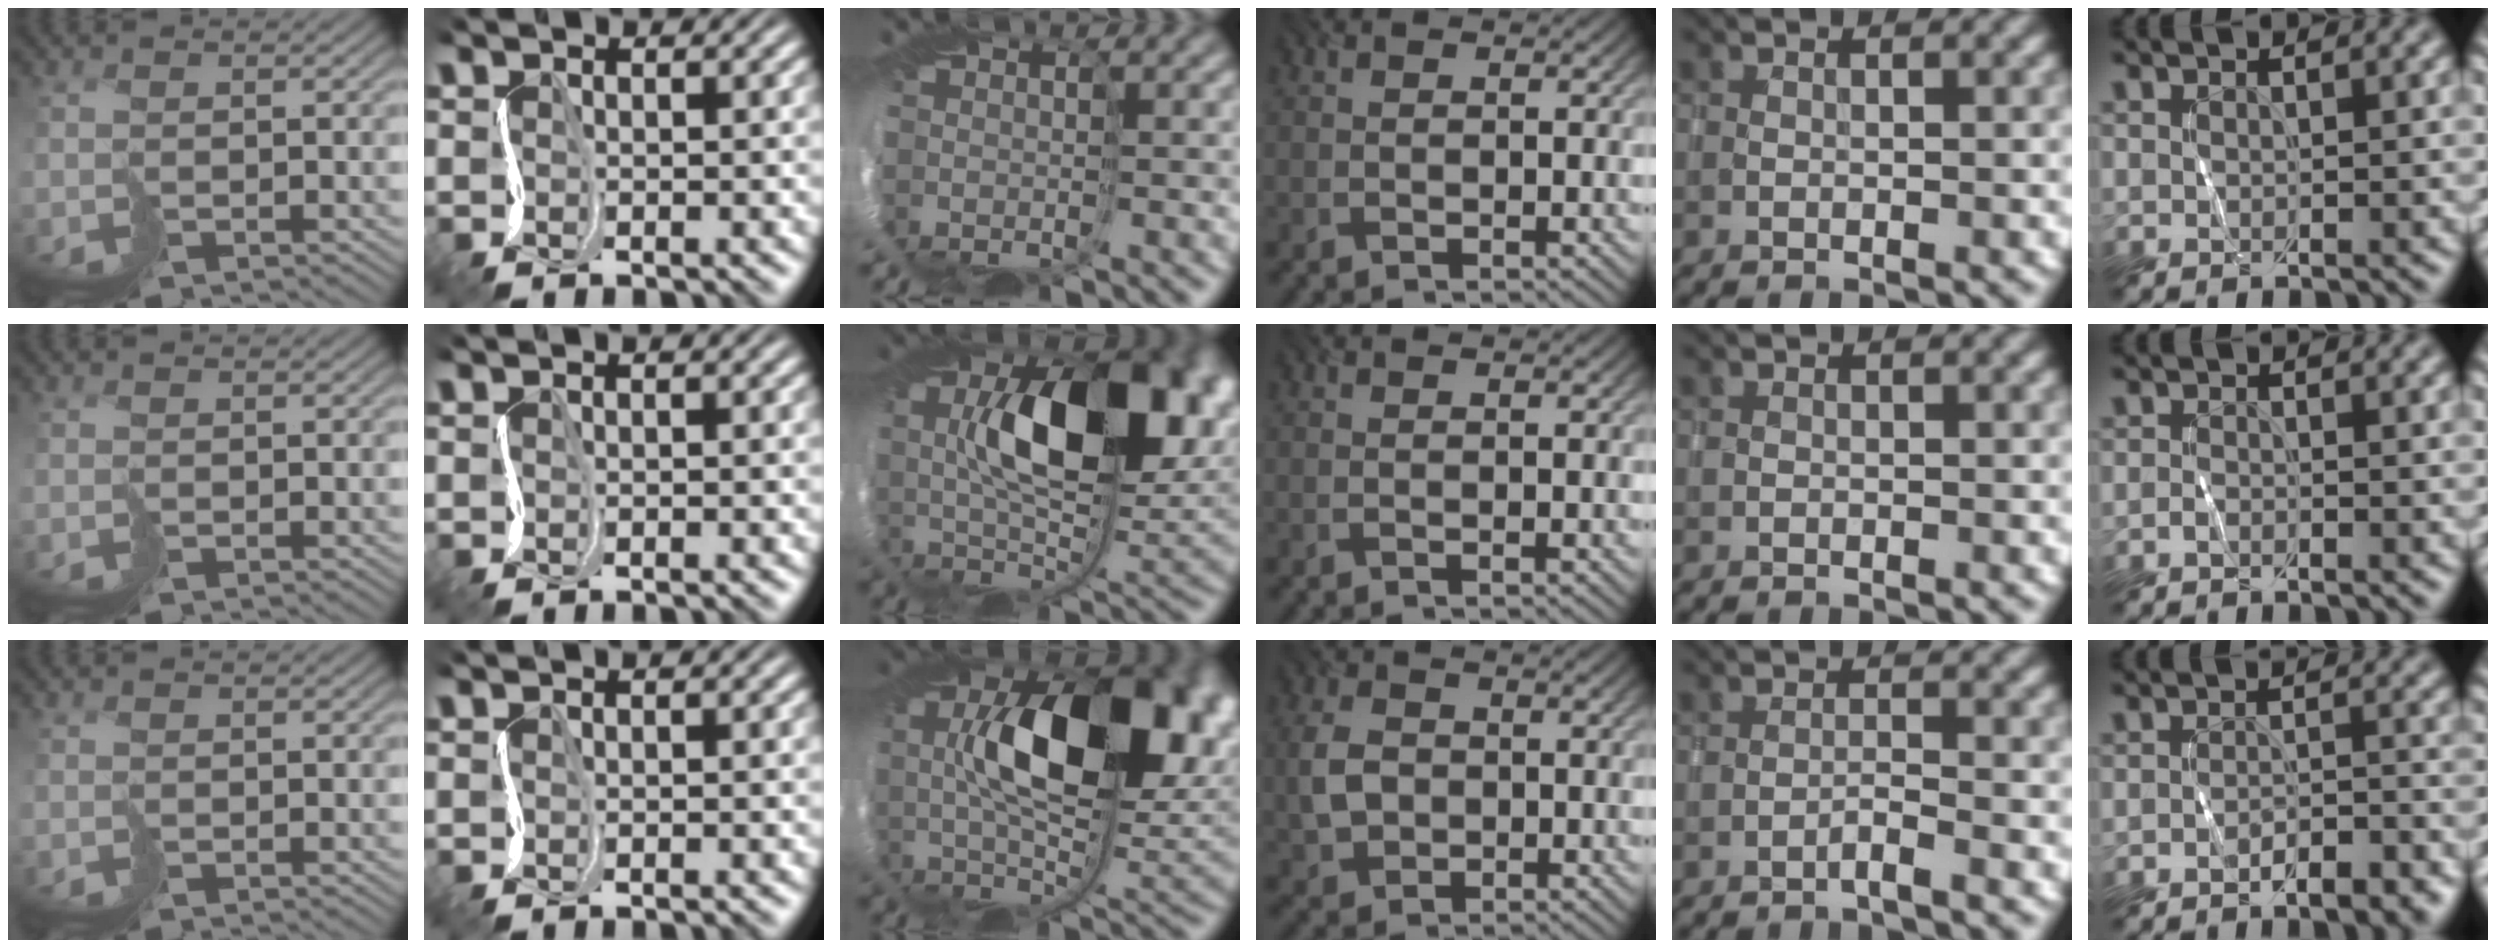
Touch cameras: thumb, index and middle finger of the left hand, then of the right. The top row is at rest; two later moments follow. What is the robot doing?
{"motion": "cut", "object": "wrapping paper"}